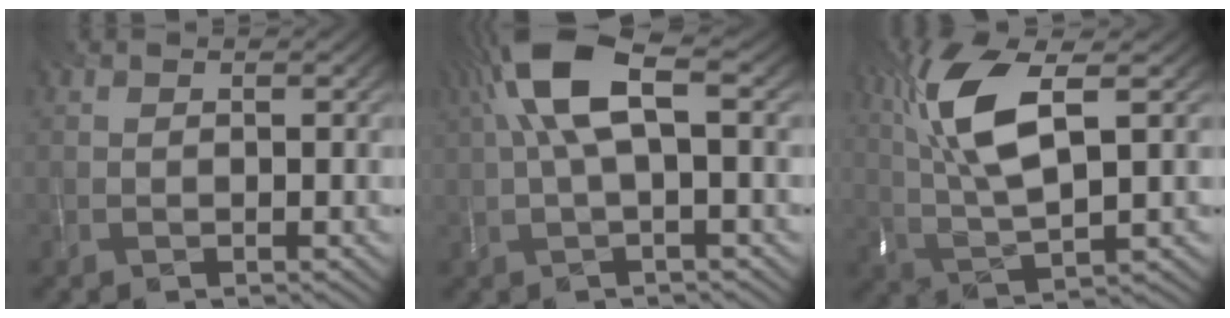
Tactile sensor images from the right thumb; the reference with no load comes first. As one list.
[{"total": 9.6, "force": [2.5, 2.8, 8.8], "torque": [-0.189, 0.026, 0.042]}, {"total": 11.0, "force": [3.4, 3.5, 9.8], "torque": [-0.222, 0.014, 0.068]}]